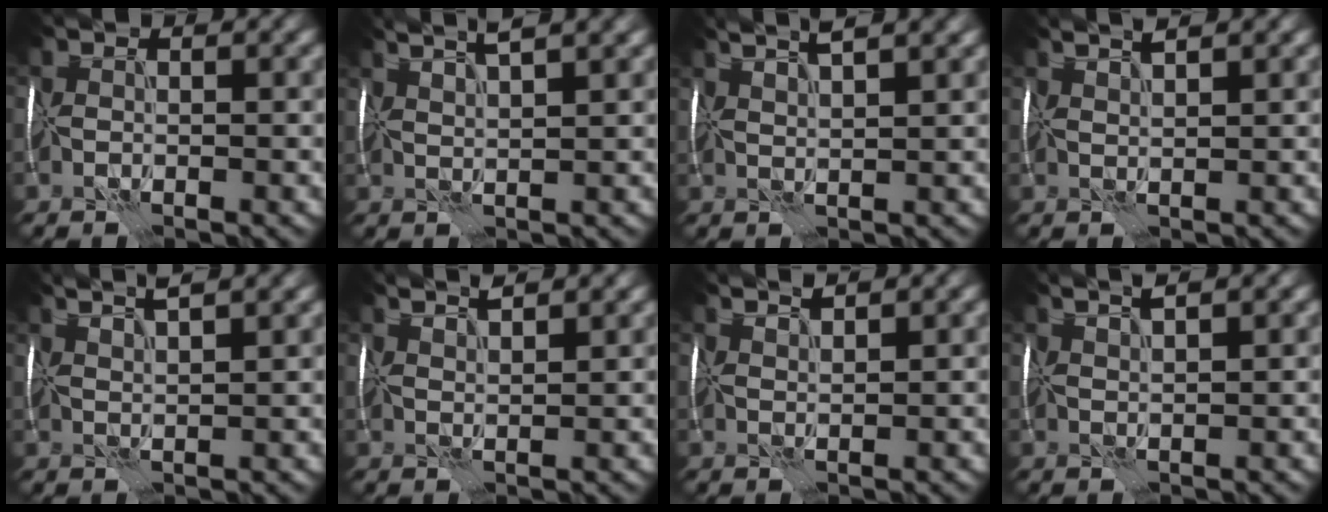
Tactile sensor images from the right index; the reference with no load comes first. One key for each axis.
{"total": 5.5, "fx": 4.1, "fy": 1.1, "fz": 3.5, "tx": -0.038, "ty": 0.030, "tz": 0.047}
{"total": 5.7, "fx": 4.2, "fy": 1.4, "fz": 3.6, "tx": -0.038, "ty": 0.034, "tz": 0.048}
{"total": 2.7, "fx": 2.3, "fy": 0.1, "fz": 1.5, "tx": -0.021, "ty": 0.016, "tz": 0.036}
{"total": 5.0, "fx": 3.8, "fy": 1.1, "fz": 3.0, "tx": -0.032, "ty": 0.029, "tz": 0.042}
{"total": 3.5, "fx": 3.1, "fy": 0.4, "fz": 1.5, "tx": -0.019, "ty": 0.022, "tz": 0.036}
{"total": 2.0, "fx": 1.9, "fy": -0.2, "fz": 0.5, "tx": -0.009, "ty": 0.006, "tz": 0.038}
{"total": 3.0, "fx": 2.4, "fy": 0.2, "fz": 1.8, "tx": -0.026, "ty": 0.020, "tz": 0.035}